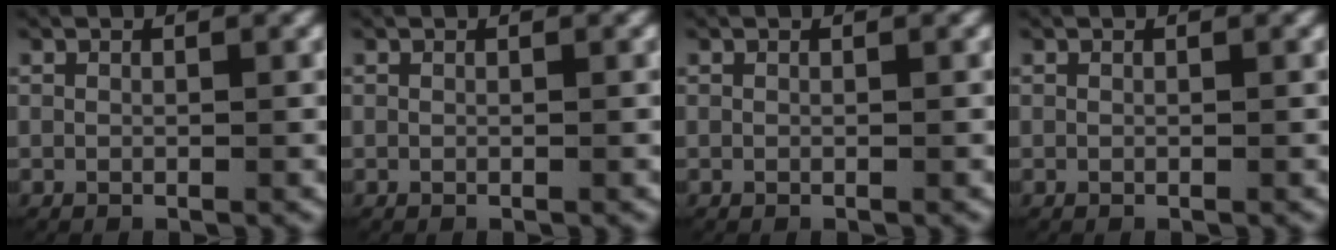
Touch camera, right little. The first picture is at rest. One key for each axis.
{"total": 0.0}
{"total": 0.0}
{"total": 0.0}